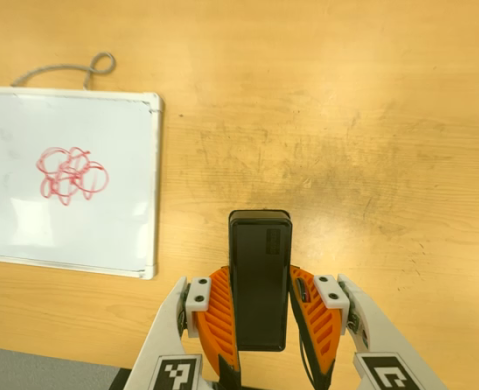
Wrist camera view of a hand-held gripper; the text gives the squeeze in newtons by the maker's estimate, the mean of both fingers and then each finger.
{"total": 3.7, "left": 2.3, "right": 5.2}